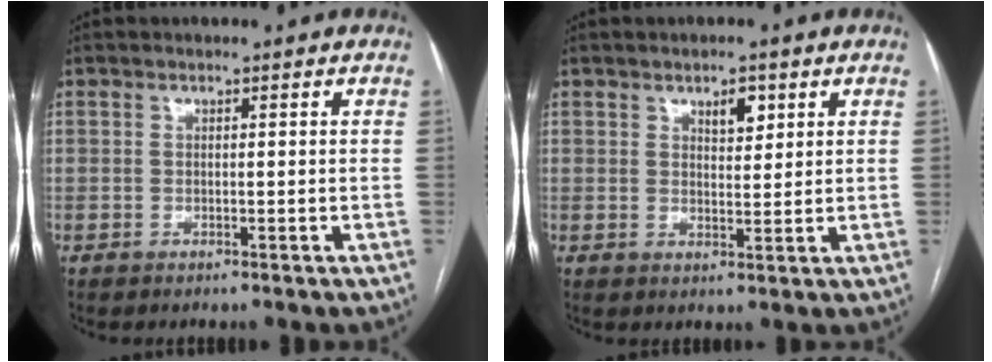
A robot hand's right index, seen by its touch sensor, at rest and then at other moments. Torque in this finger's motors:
{"motor_torque": [-0.01, 0.03, 0.02, 0.03]}